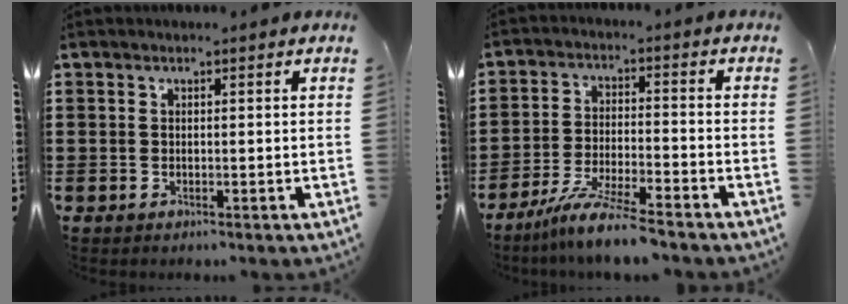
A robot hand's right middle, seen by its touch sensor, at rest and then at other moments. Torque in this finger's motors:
{"motor_torque": [1.48, -0.66, 0.39, 0.05]}